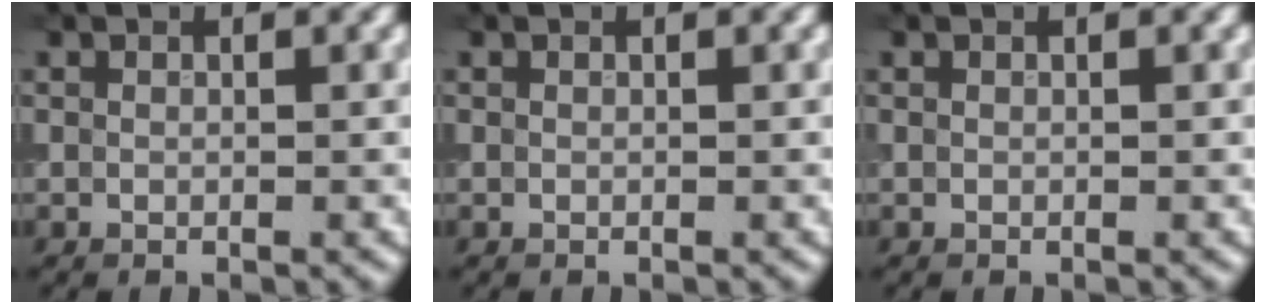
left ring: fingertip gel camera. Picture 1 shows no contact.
{"total": 0.0}
{"total": 0.0}